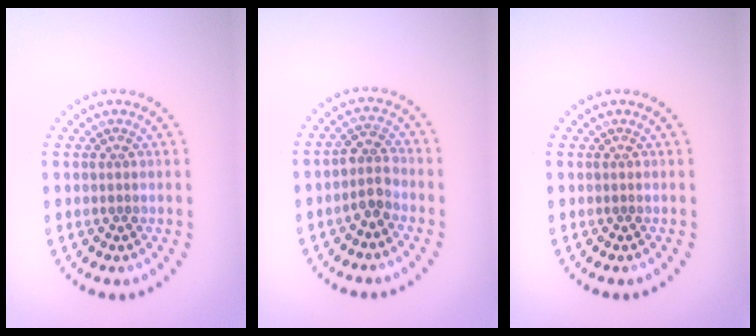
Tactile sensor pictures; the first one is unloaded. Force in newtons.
{"total": 2.2, "press": 1.9, "slide": 1.1}
{"total": 0.0}